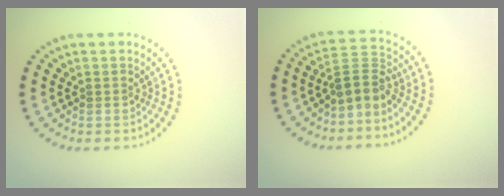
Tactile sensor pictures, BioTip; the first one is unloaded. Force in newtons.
{"total": 2.8, "press": 2.0, "slide": 1.9}